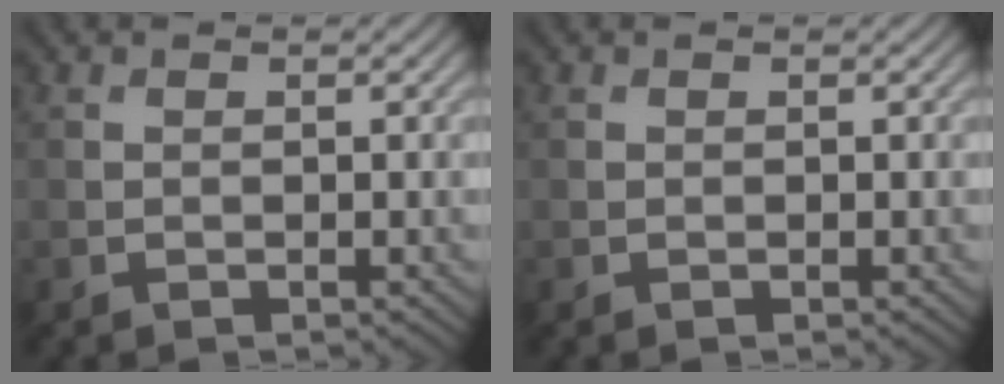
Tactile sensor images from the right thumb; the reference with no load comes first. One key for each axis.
{"total": 0.0}